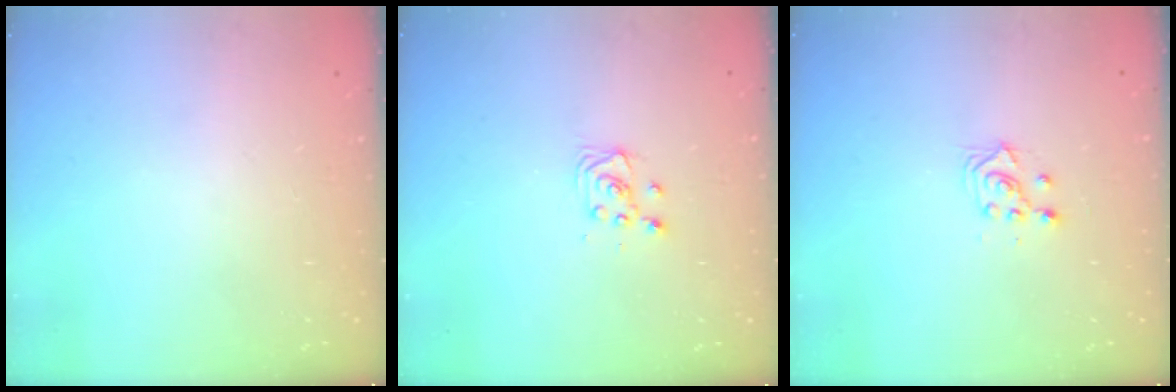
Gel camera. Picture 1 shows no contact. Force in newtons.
{"total": 3.4, "press": 3.4, "slide": 0.4}
{"total": 3.2, "press": 3.1, "slide": 0.9}